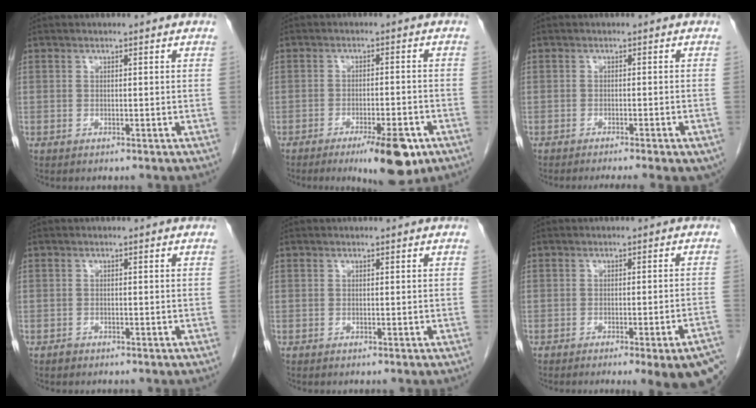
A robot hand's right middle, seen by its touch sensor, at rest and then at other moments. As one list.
[{"total": 8.6, "force": [-5.0, 1.8, 6.7], "torque": [-0.095, -0.011, -0.069]}, {"total": 9.2, "force": [-7.3, 1.3, 5.3], "torque": [-0.055, -0.014, -0.092]}, {"total": 0.6, "force": [-0.5, 0.4, 0.1], "torque": [-0.003, 0.001, -0.010]}, {"total": 0.0}, {"total": 10.6, "force": [-8.2, 0.3, 6.8], "torque": [-0.035, -0.007, -0.094]}]